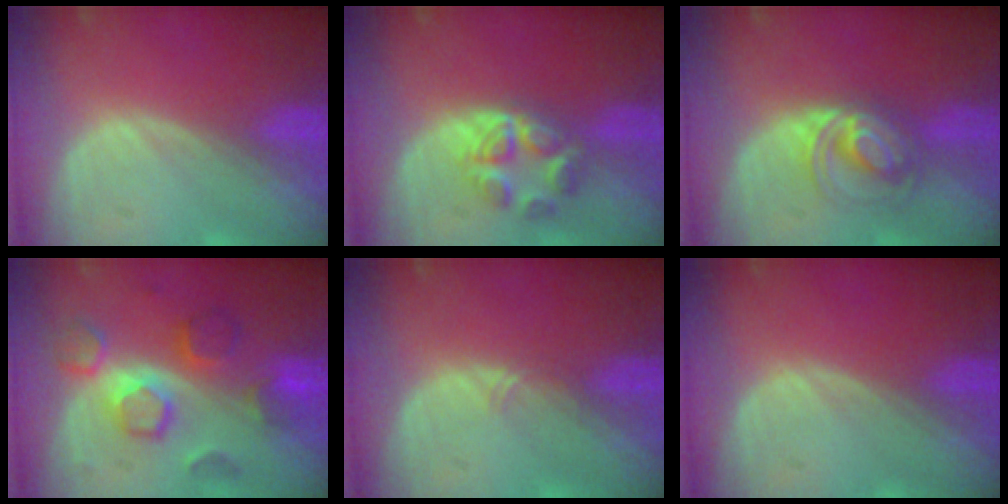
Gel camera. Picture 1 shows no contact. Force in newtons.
{"total": 5.3, "press": 5.1, "slide": 1.5}
{"total": 6.0, "press": 5.6, "slide": 2.3}
{"total": 8.2, "press": 7.8, "slide": 2.5}
{"total": 0.8, "press": 0.7, "slide": 0.4}
{"total": 0.0}